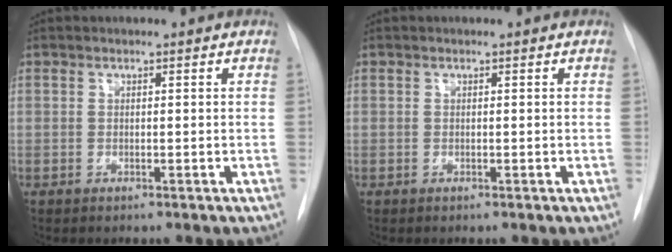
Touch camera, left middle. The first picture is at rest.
{"total": 0.0}